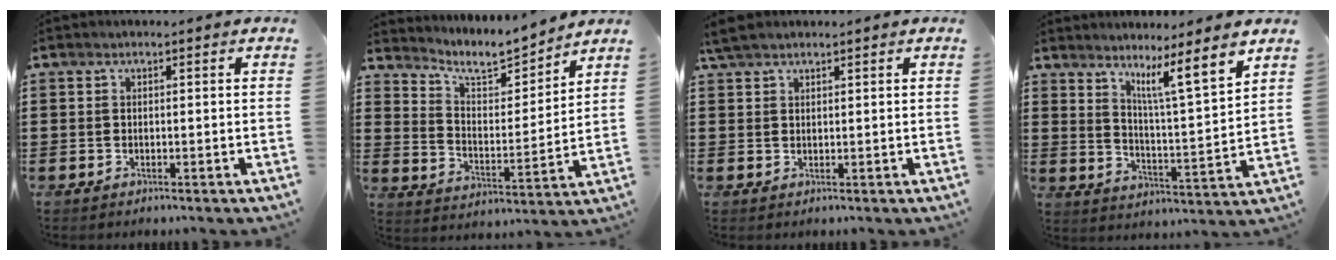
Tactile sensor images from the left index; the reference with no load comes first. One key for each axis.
{"total": 6.5, "fx": 5.9, "fy": 1.5, "fz": 2.2, "tx": -0.066, "ty": -0.038, "tz": 0.098}
{"total": 2.8, "fx": 2.3, "fy": 1.2, "fz": 1.2, "tx": -0.030, "ty": 0.004, "tz": 0.044}
{"total": 6.6, "fx": 5.3, "fy": -0.8, "fz": 3.9, "tx": -0.065, "ty": -0.052, "tz": 0.077}